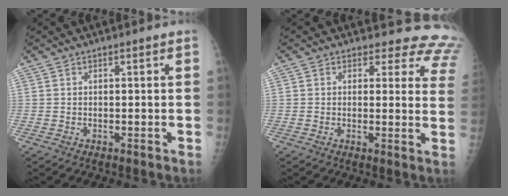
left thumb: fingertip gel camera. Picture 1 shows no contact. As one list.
[{"total": 11.2, "force": [9.6, 5.5, 2.1], "torque": [0.027, -0.056, 0.068]}]